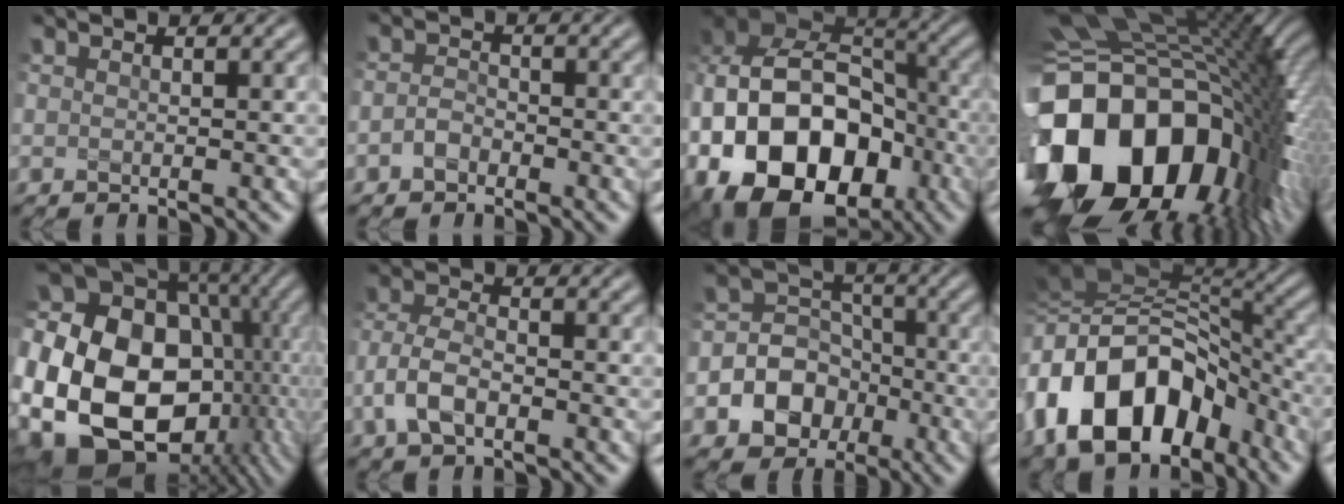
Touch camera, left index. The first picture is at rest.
{"total": 1.6, "force": [-0.9, 1.1, 0.7], "torque": [-0.013, 0.004, -0.021]}
{"total": 19.9, "force": [-6.5, 14.7, 11.7], "torque": [-0.212, -0.010, -0.125]}
{"total": 20.7, "force": [-5.0, 14.2, 14.2], "torque": [-0.300, -0.043, -0.076]}
{"total": 24.3, "force": [-2.6, 19.2, 14.7], "torque": [-0.292, -0.020, -0.068]}
{"total": 3.7, "force": [-1.6, 2.0, 2.7], "torque": [-0.058, 0.003, -0.040]}
{"total": 7.7, "force": [-2.7, 6.7, 2.7], "torque": [-0.036, 0.009, -0.073]}
{"total": 15.3, "force": [-4.5, 10.3, 10.4], "torque": [-0.197, -0.011, -0.082]}